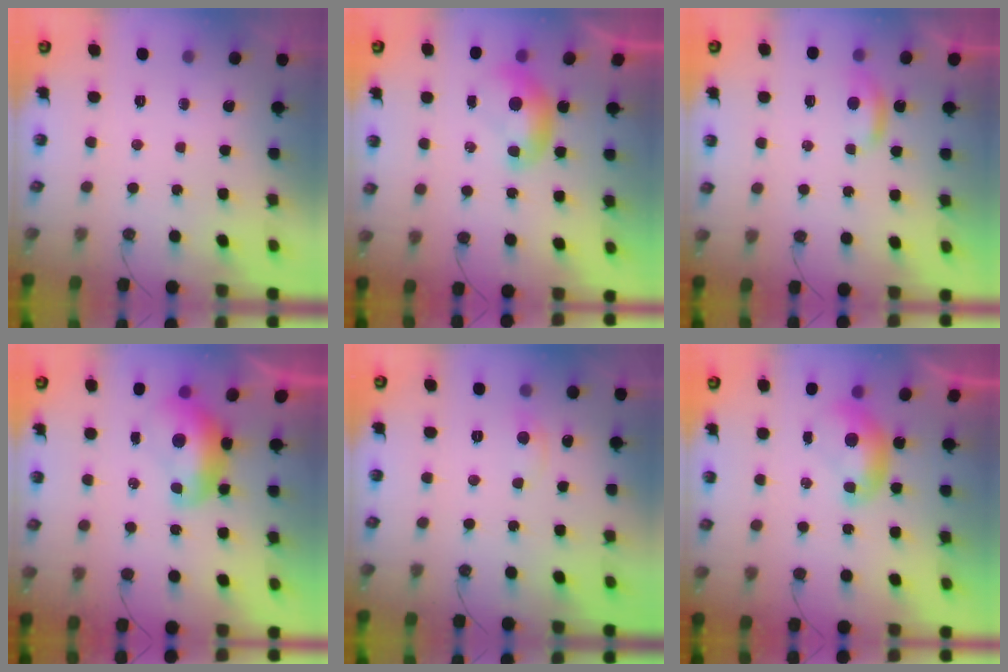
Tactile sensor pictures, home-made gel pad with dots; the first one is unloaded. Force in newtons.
{"total": 0.0}
{"total": 1.9, "press": 1.9, "slide": 0.5}
{"total": 1.9, "press": 1.8, "slide": 0.6}
{"total": 0.8, "press": 0.3, "slide": 0.7}
{"total": 0.0}